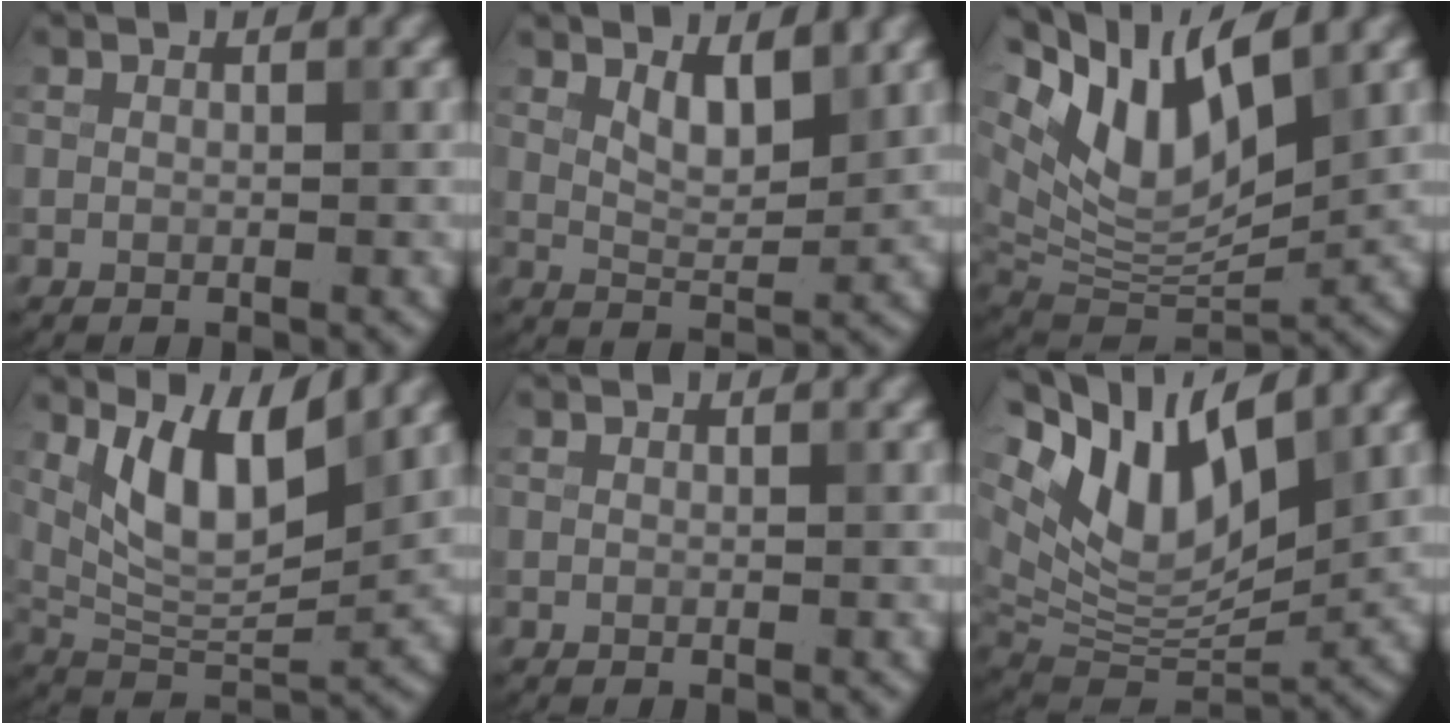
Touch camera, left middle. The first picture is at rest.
{"total": 3.1, "force": [1.8, 1.1, 2.3], "torque": [-0.047, -0.006, 0.034]}
{"total": 10.6, "force": [5.3, 4.7, 7.9], "torque": [-0.152, 0.002, 0.101]}
{"total": 7.5, "force": [3.4, 2.8, 6.1], "torque": [-0.114, -0.015, 0.064]}
{"total": 0.0}
{"total": 11.2, "force": [5.5, 5.3, 8.3], "torque": [-0.159, 0.007, 0.105]}